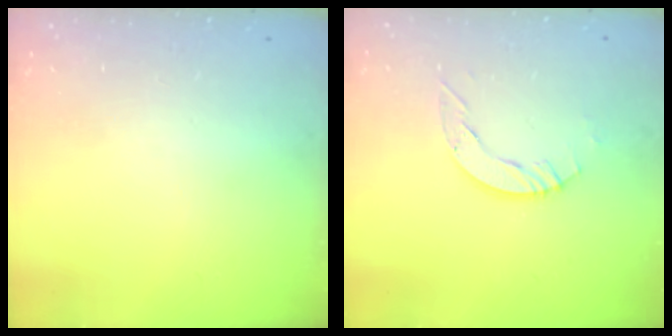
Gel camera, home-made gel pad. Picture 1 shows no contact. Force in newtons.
{"total": 5.0, "press": 5.0, "slide": 0.2}